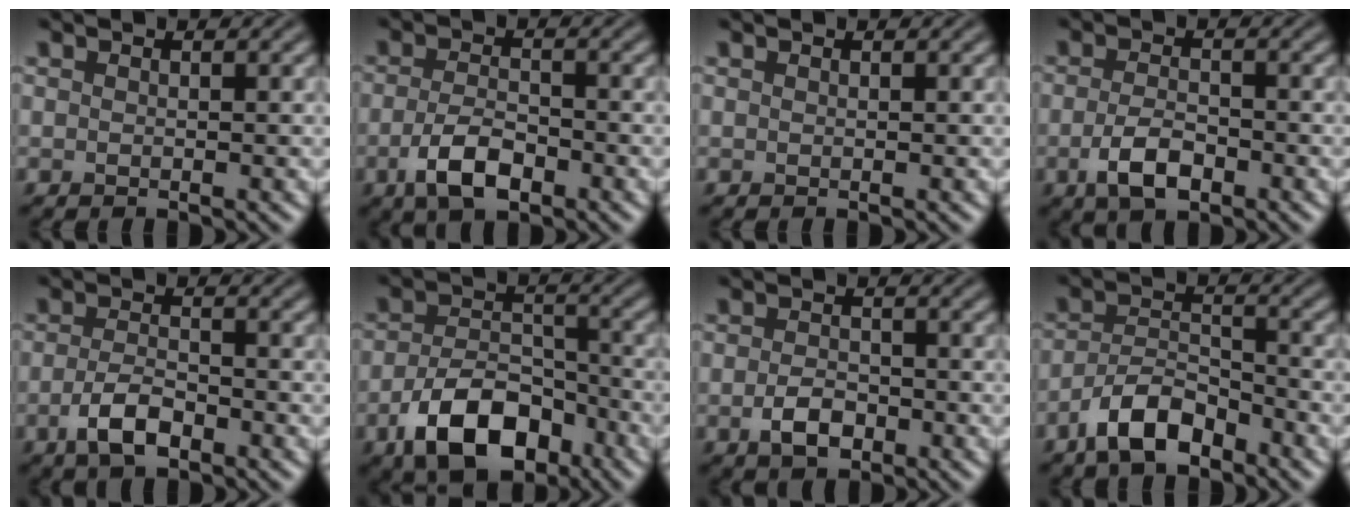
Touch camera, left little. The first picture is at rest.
{"total": 4.3, "force": [-2.2, 1.9, 3.1], "torque": [-0.062, -0.002, -0.045]}
{"total": 0.0}
{"total": 3.7, "force": [-1.8, 1.7, 2.7], "torque": [-0.054, -0.002, -0.038]}
{"total": 3.6, "force": [-1.9, 1.5, 2.7], "torque": [-0.052, -0.001, -0.041]}
{"total": 8.0, "force": [-4.3, 4.4, 5.0], "torque": [-0.086, -0.008, -0.073]}
{"total": 3.0, "force": [-1.3, 1.8, 2.0], "torque": [-0.037, -0.001, -0.029]}
{"total": 5.0, "force": [-3.4, 2.1, 3.0], "torque": [-0.051, 0.003, -0.070]}